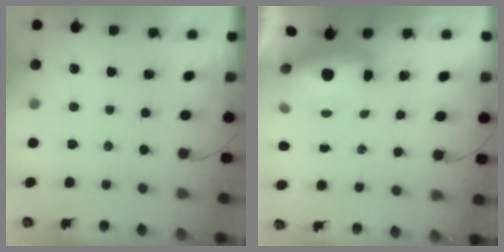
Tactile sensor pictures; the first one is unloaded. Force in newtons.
{"total": 13.4, "press": 9.2, "slide": 9.8}